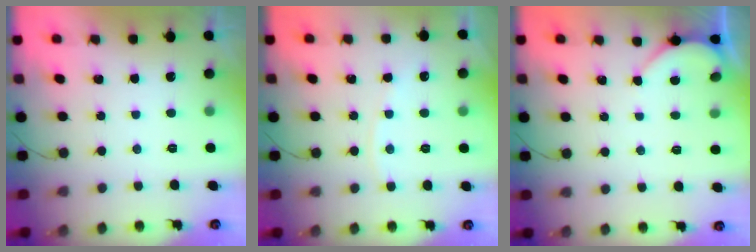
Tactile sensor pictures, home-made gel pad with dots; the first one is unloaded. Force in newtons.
{"total": 2.0, "press": 2.0, "slide": 0.4}
{"total": 3.0, "press": 3.0, "slide": 0.2}